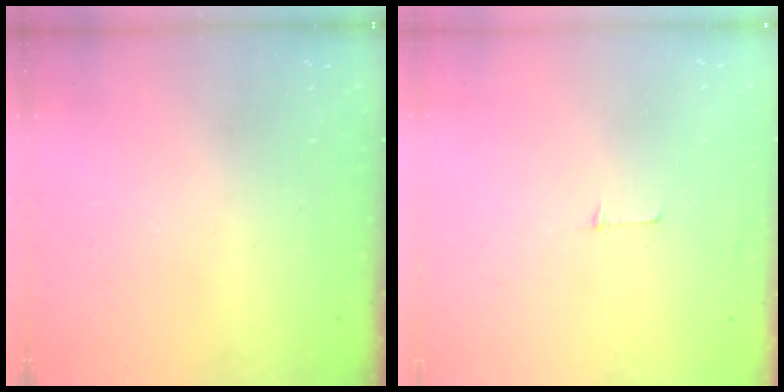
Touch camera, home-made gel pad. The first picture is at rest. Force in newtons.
{"total": 3.7, "press": 3.7, "slide": 0.3}